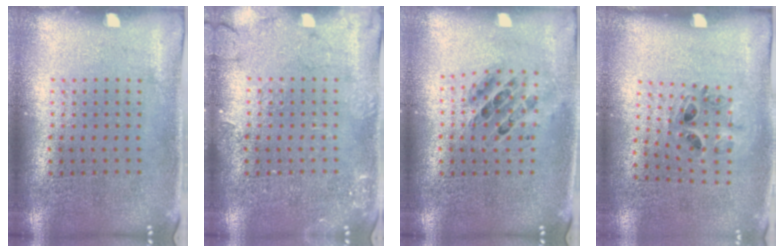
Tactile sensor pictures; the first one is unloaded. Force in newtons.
{"total": 2.2, "press": 2.2, "slide": 0.4}
{"total": 0.7, "press": 0.7, "slide": 0.1}
{"total": 1.0, "press": 0.9, "slide": 0.5}